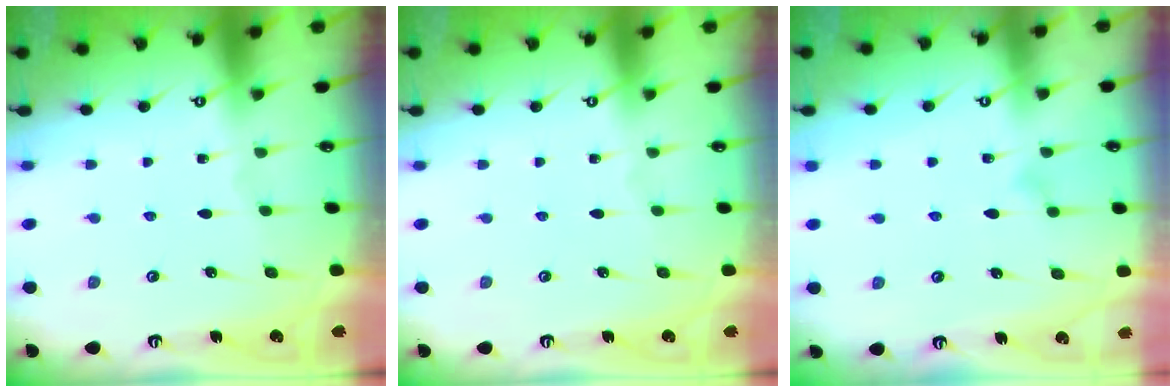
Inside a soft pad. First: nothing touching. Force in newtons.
{"total": 0.0}
{"total": 6.1, "press": 6.1, "slide": 0.3}